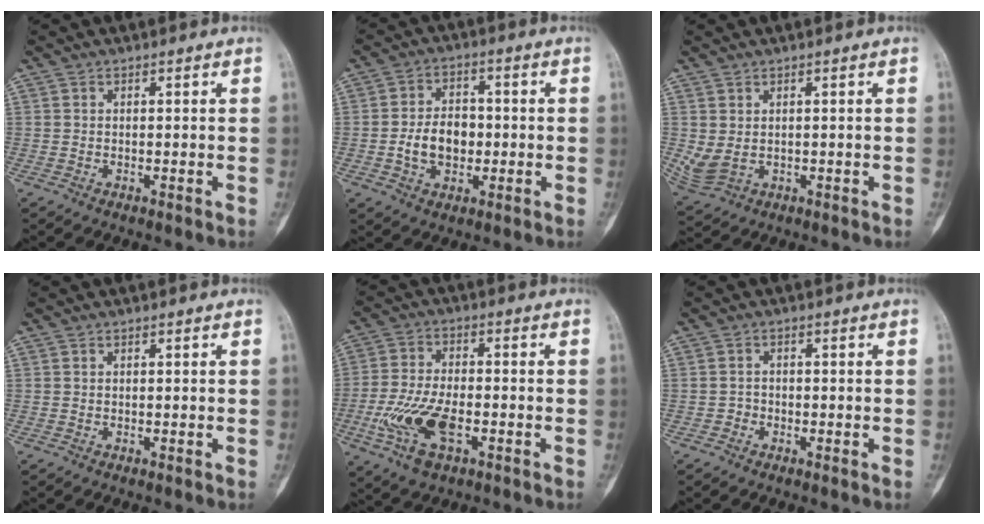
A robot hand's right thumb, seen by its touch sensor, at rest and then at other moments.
{"total": 8.1, "force": [-1.2, 5.8, 5.6], "torque": [-0.075, 0.017, -0.024]}
{"total": 4.1, "force": [0.3, 2.9, 3.0], "torque": [-0.069, -0.002, 0.020]}
{"total": 0.0}
{"total": 12.1, "force": [-3.9, 6.0, 9.8], "torque": [-0.203, 0.009, -0.073]}
{"total": 1.5, "force": [-0.8, 1.2, 0.2], "torque": [0.003, 0.007, -0.019]}